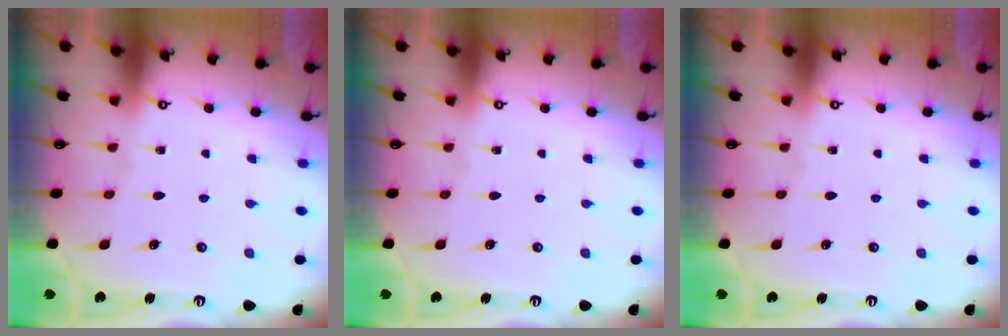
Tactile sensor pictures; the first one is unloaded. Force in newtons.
{"total": 0.0}
{"total": 0.0}